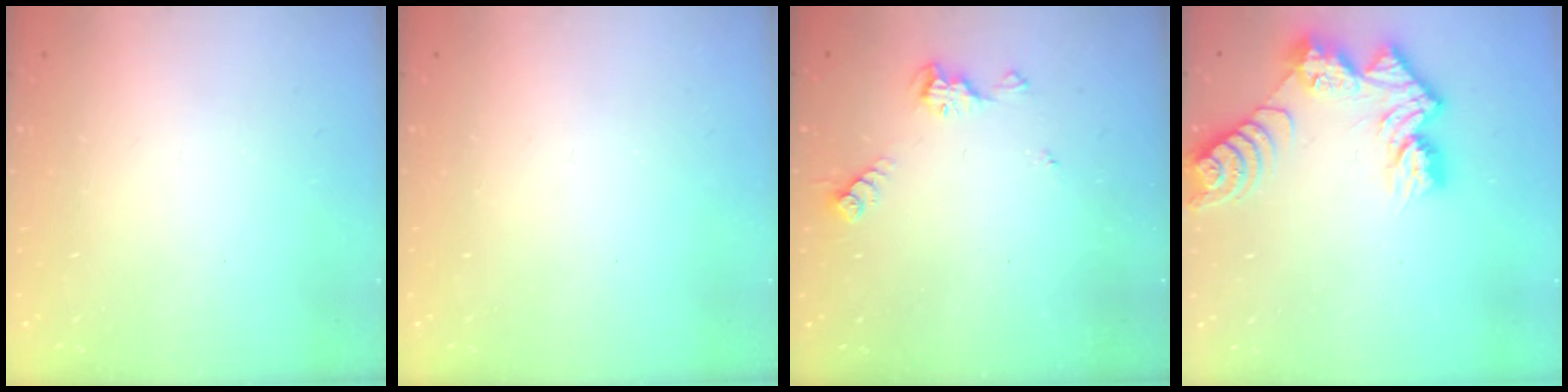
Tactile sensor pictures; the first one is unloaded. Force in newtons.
{"total": 0.0}
{"total": 6.3, "press": 6.3, "slide": 0.5}
{"total": 11.0, "press": 11.0, "slide": 0.8}